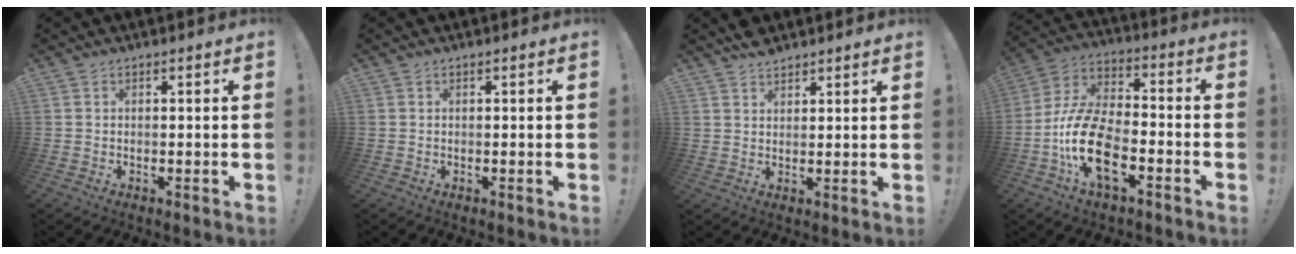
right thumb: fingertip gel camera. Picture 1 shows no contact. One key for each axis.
{"total": 0.0}
{"total": 4.9, "fx": 3.9, "fy": 2.9, "fz": 0.6, "tx": -0.010, "ty": -0.027, "tz": 0.074}
{"total": 18.3, "fx": -7.2, "fy": 9.3, "fz": 13.9, "tx": -0.278, "ty": 0.034, "tz": -0.117}